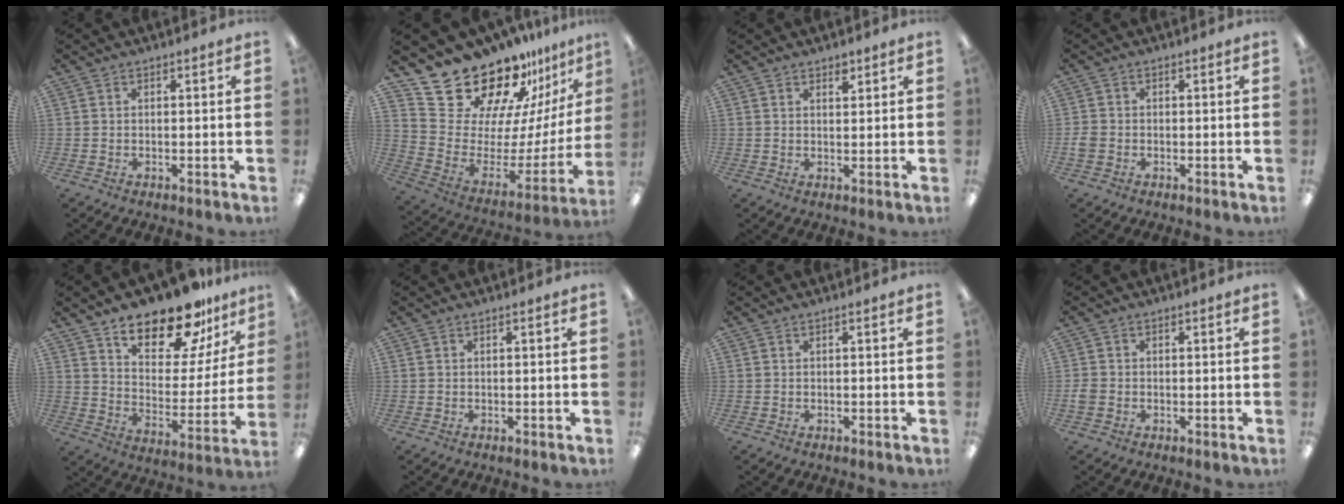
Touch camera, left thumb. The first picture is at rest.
{"total": 24.2, "force": [21.0, 9.9, 7.1], "torque": [-0.107, -0.170, 0.386]}
{"total": 2.3, "force": [1.9, 1.1, 0.7], "torque": [0.000, -0.009, 0.031]}
{"total": 2.4, "force": [-0.7, 2.1, 1.1], "torque": [-0.015, 0.007, -0.012]}
{"total": 17.5, "force": [14.1, 6.4, 8.2], "torque": [-0.139, -0.096, 0.243]}
{"total": 0.0}
{"total": 0.0}
{"total": 2.2, "force": [-0.6, 1.9, 1.0], "torque": [-0.014, 0.005, -0.012]}